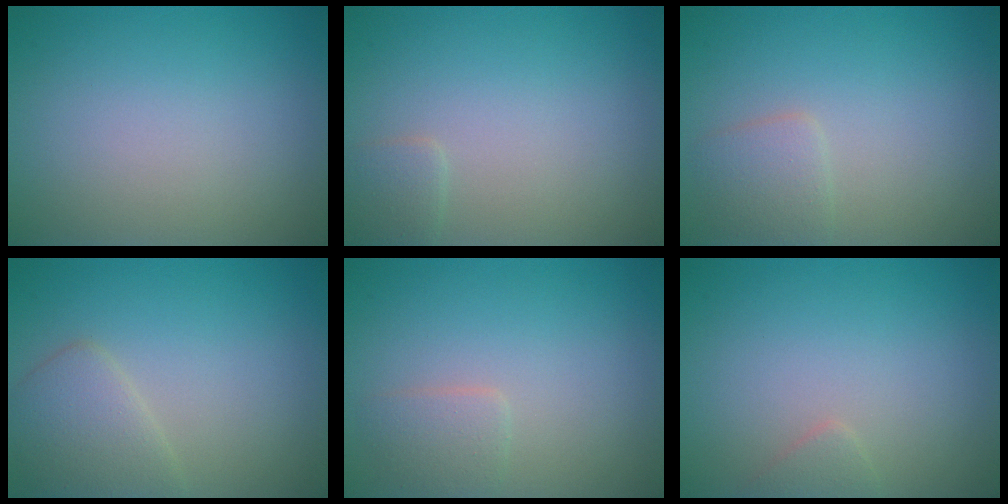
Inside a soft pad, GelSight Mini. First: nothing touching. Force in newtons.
{"total": 1.1, "press": 1.1, "slide": 0.1}
{"total": 1.8, "press": 1.8, "slide": 0.0}
{"total": 2.9, "press": 2.9, "slide": 0.1}
{"total": 1.6, "press": 1.5, "slide": 0.2}
{"total": 1.0, "press": 1.0, "slide": 0.1}